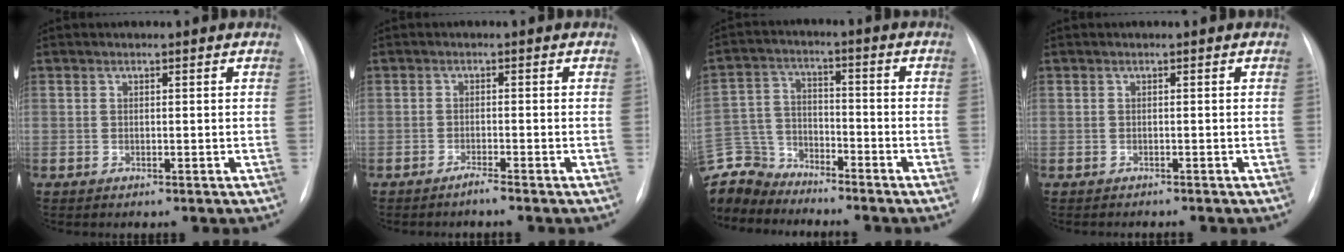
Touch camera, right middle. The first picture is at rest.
{"total": 1.5, "force": [-1.2, -0.4, 0.7], "torque": [-0.013, -0.003, -0.023]}
{"total": 10.5, "force": [-10.1, 3.0, 0.3], "torque": [-0.016, 0.014, -0.198]}
{"total": 3.0, "force": [-2.7, 0.4, 1.3], "torque": [-0.015, -0.004, -0.030]}